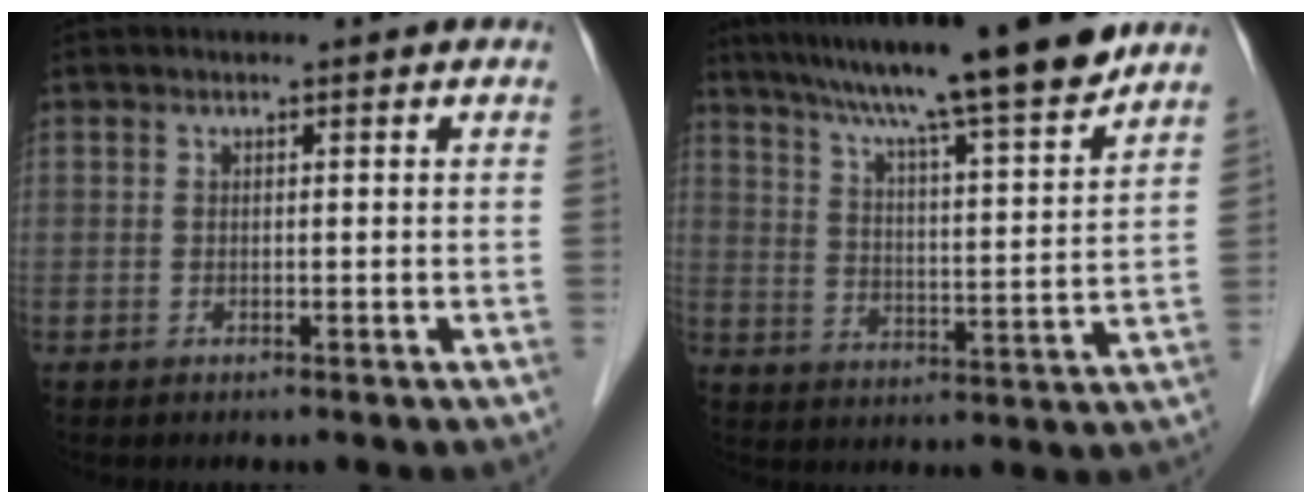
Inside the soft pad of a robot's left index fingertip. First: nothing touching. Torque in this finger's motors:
{"motor_torque": [1.03, -1.11, 0.97, 0.19]}